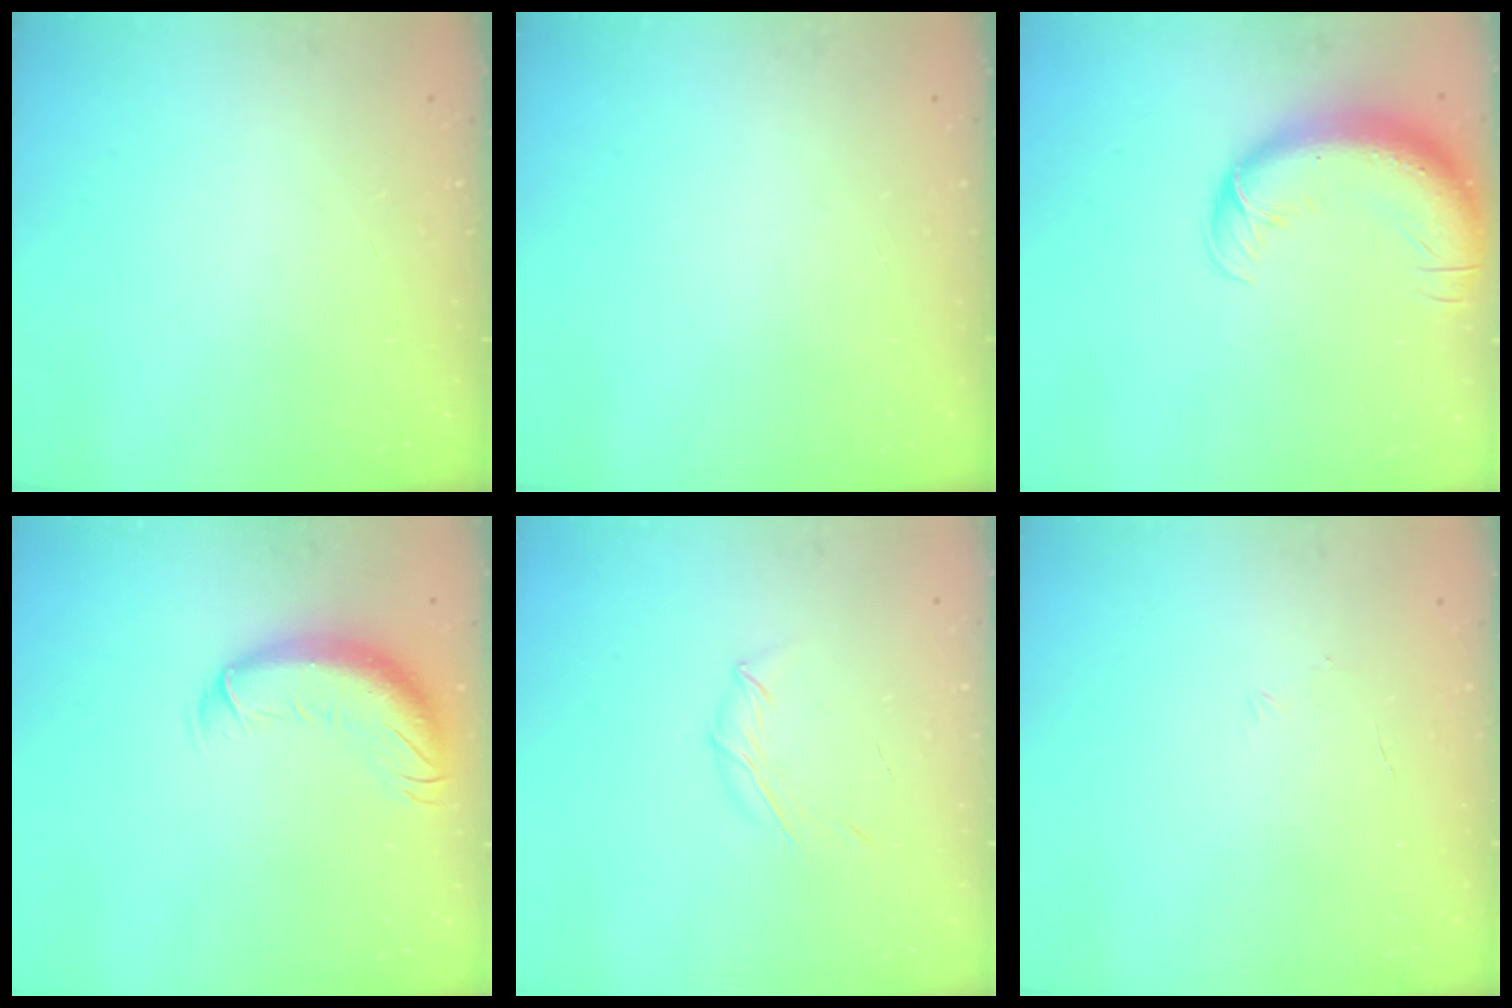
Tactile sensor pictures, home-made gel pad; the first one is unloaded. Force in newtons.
{"total": 0.0}
{"total": 14.7, "press": 14.2, "slide": 3.7}
{"total": 11.5, "press": 11.2, "slide": 2.9}
{"total": 6.0, "press": 6.0, "slide": 0.8}
{"total": 3.9, "press": 3.8, "slide": 1.0}